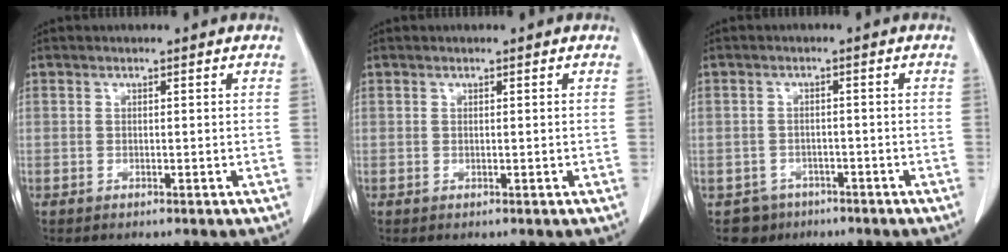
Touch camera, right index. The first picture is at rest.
{"total": 0.0}
{"total": 4.0, "force": [-2.5, 3.1, -0.5], "torque": [0.012, 0.010, -0.037]}